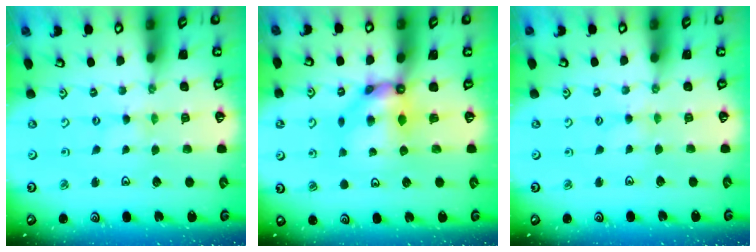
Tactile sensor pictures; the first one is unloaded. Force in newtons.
{"total": 8.8, "press": 8.8, "slide": 0.7}
{"total": 1.7, "press": 1.7, "slide": 0.2}